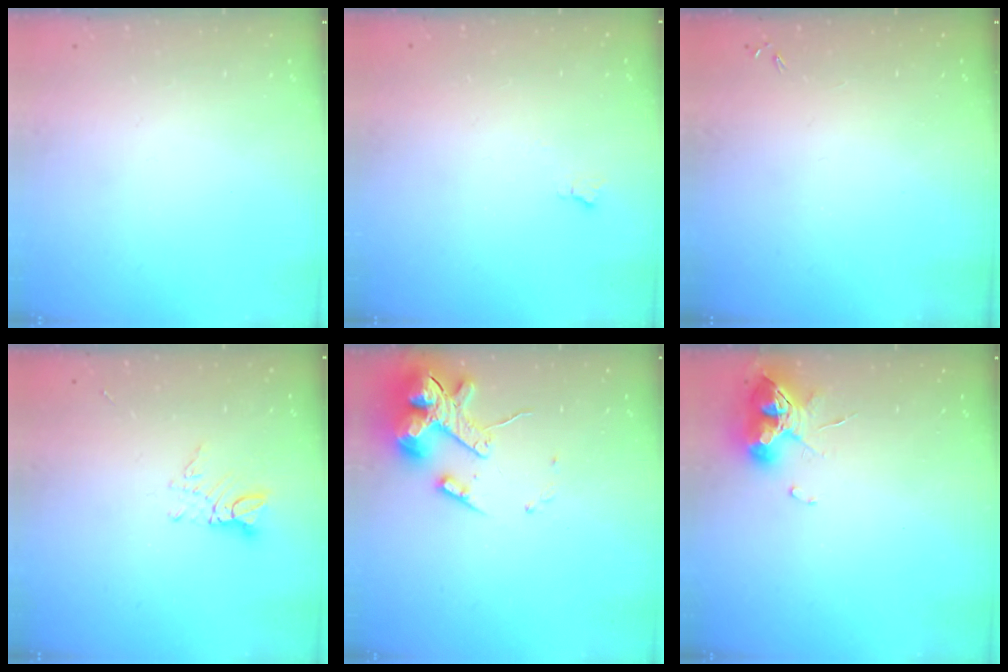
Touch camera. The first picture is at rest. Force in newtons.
{"total": 2.8, "press": 2.8, "slide": 0.6}
{"total": 0.0}
{"total": 4.4, "press": 4.4, "slide": 0.3}
{"total": 14.6, "press": 14.4, "slide": 2.3}
{"total": 9.9, "press": 9.9, "slide": 0.8}